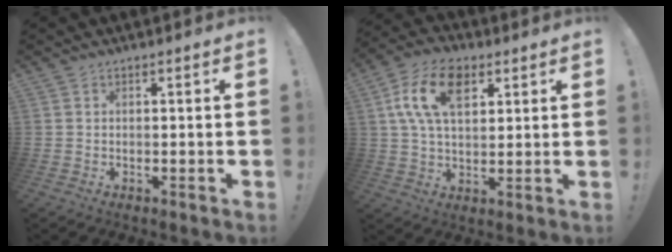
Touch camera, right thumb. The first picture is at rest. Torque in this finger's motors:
{"motor_torque": [0.24, 1.06, 0.30, 0.30, 0.28]}